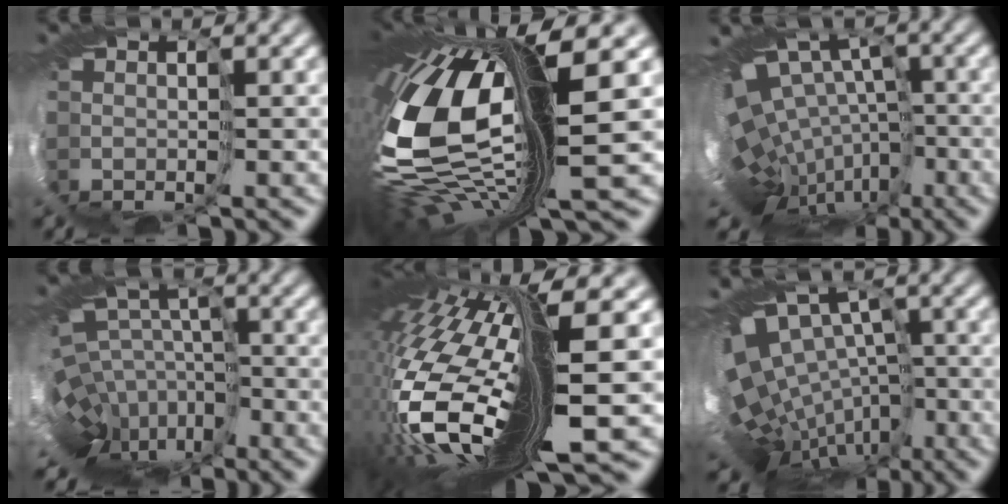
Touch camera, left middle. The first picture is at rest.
{"total": 12.2, "force": [0.1, 4.4, 11.4], "torque": [-0.271, -0.031, 0.008]}
{"total": 11.6, "force": [-3.0, 7.9, 7.9], "torque": [-0.140, 0.008, -0.027]}
{"total": 10.6, "force": [-6.8, 6.5, 4.9], "torque": [-0.105, -0.011, -0.073]}
{"total": 15.3, "force": [-0.7, 3.8, 14.8], "torque": [-0.330, -0.077, 0.023]}
{"total": 11.6, "force": [-3.1, 7.6, 8.1], "torque": [-0.141, 0.016, -0.030]}